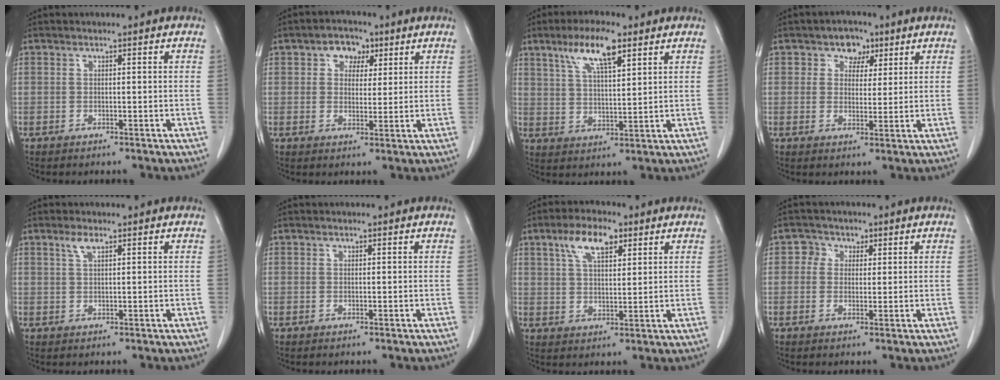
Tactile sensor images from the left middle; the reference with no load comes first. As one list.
[{"total": 4.8, "force": [2.3, 3.4, 2.4], "torque": [-0.035, 0.015, 0.037]}, {"total": 8.8, "force": [5.2, 1.9, 6.8], "torque": [-0.132, 0.008, 0.096]}, {"total": 4.4, "force": [2.4, 3.3, 1.8], "torque": [-0.022, 0.009, 0.037]}, {"total": 1.9, "force": [1.2, 0.5, 1.4], "torque": [-0.033, 0.004, 0.027]}, {"total": 0.0}, {"total": 7.4, "force": [4.0, 2.9, 5.5], "torque": [-0.108, 0.015, 0.072]}, {"total": 2.9, "force": [1.0, 2.7, 0.7], "torque": [-0.007, 0.008, 0.012]}]